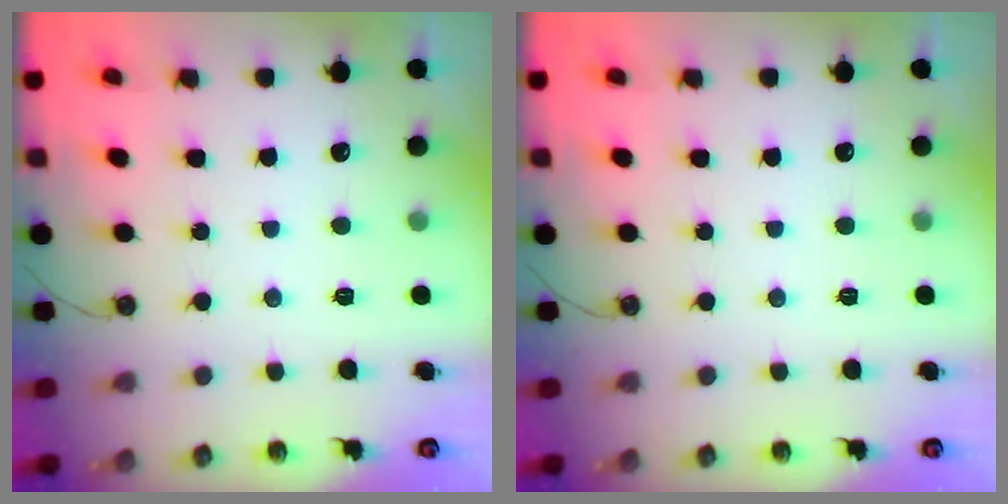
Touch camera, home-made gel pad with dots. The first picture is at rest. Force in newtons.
{"total": 0.0}